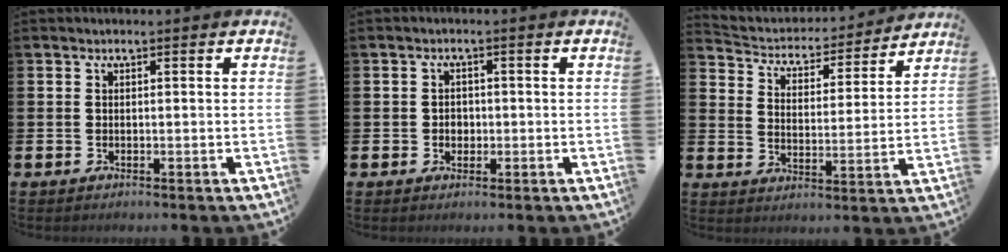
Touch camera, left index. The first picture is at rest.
{"total": 1.7, "force": [0.0, 1.5, 0.8], "torque": [-0.005, 0.005, -0.006]}
{"total": 4.7, "force": [4.5, 1.5, 0.4], "torque": [-0.040, -0.041, 0.071]}